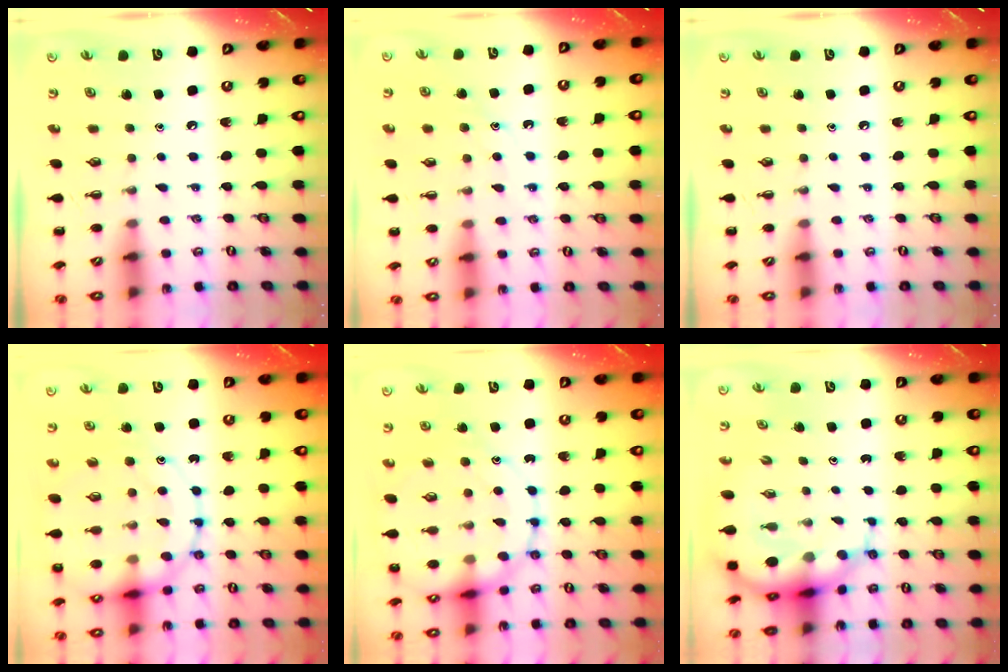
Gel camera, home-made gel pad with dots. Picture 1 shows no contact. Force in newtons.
{"total": 10.3, "press": 10.2, "slide": 0.8}
{"total": 0.0}
{"total": 22.4, "press": 22.2, "slide": 2.9}
{"total": 18.7, "press": 18.6, "slide": 1.5}
{"total": 10.1, "press": 9.7, "slide": 2.9}